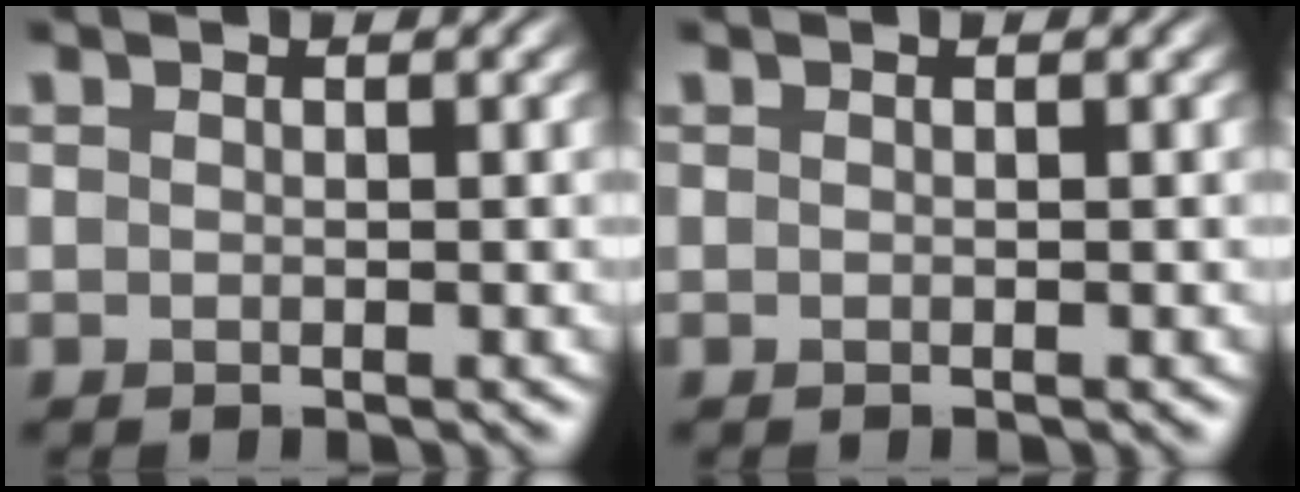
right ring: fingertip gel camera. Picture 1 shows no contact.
{"total": 0.0}